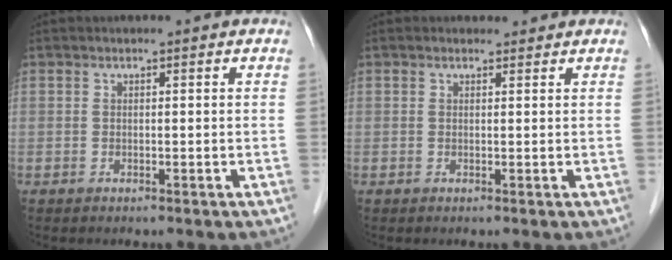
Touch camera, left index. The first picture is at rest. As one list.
[{"total": 1.0, "force": [0.8, 0.5, -0.2], "torque": [-0.005, 0.001, 0.010]}]